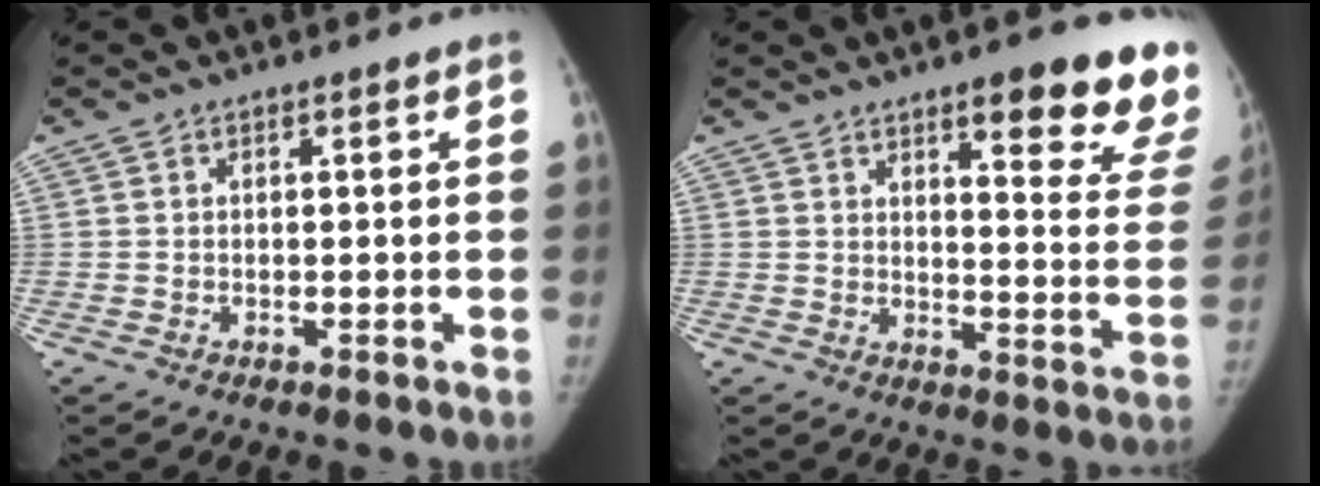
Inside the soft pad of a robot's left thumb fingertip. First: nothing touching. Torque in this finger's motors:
{"motor_torque": [1.50, 0.76, 1.22, -1.07, 0.20]}